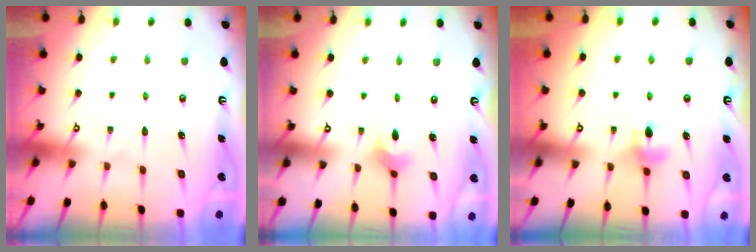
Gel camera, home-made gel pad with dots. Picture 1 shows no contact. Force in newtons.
{"total": 2.8, "press": 2.7, "slide": 0.7}
{"total": 6.5, "press": 6.4, "slide": 0.7}